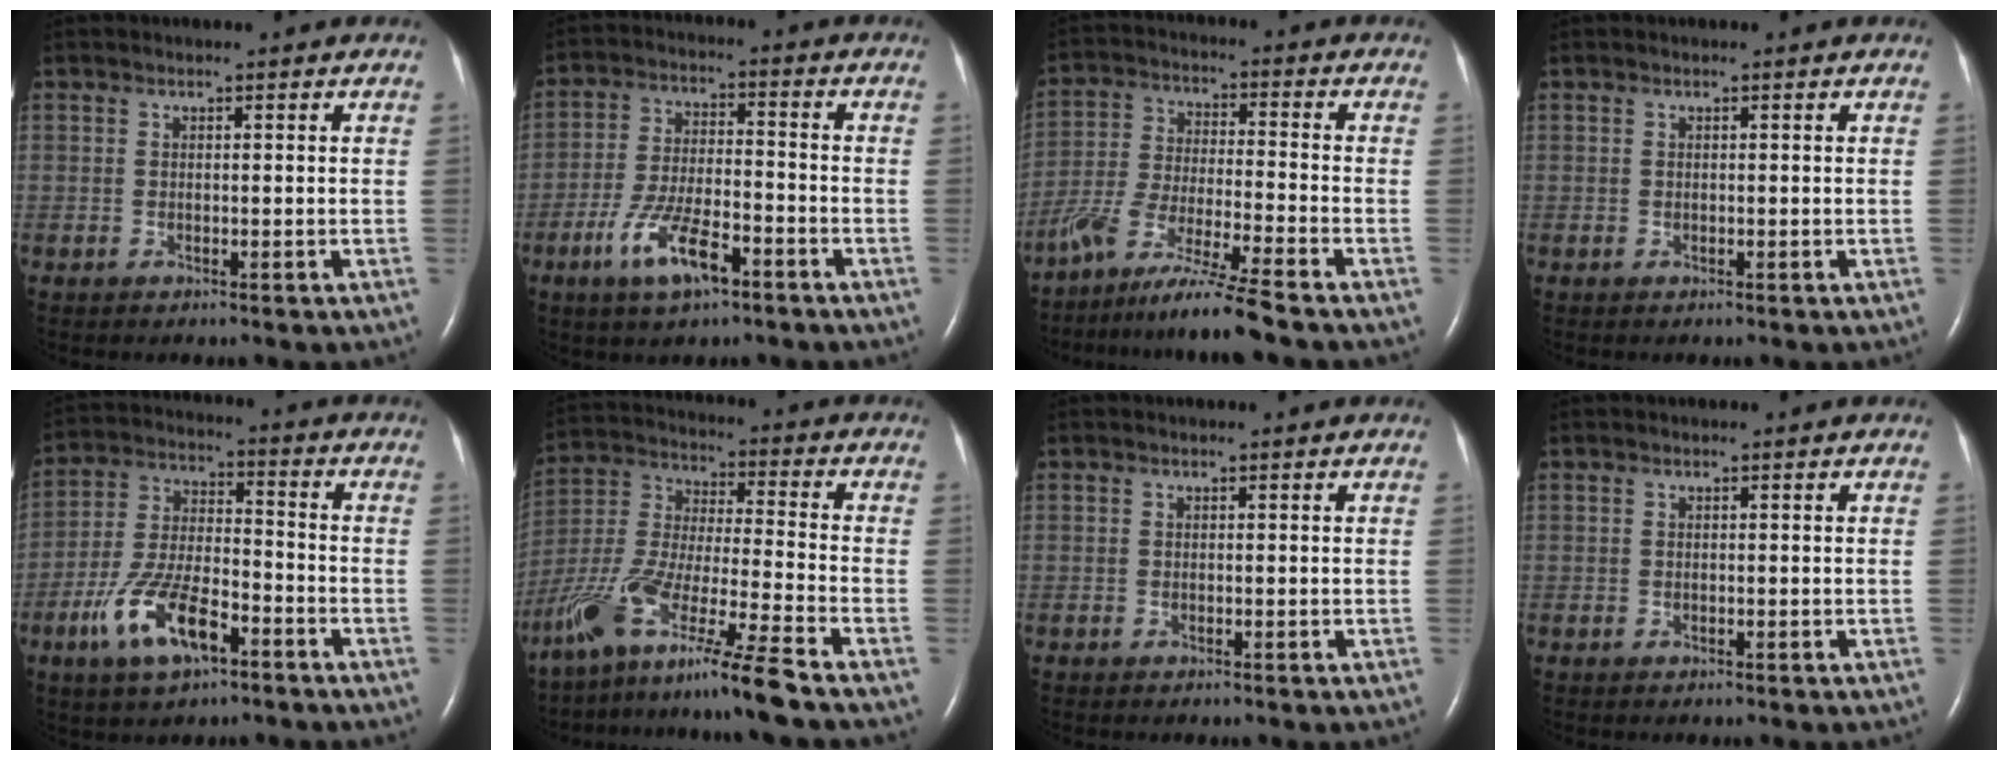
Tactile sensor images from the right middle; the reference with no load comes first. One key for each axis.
{"total": 10.0, "fx": -5.4, "fy": 2.9, "fz": 7.9, "tx": -0.156, "ty": -0.003, "tz": -0.098}
{"total": 10.0, "fx": -8.1, "fy": -1.2, "fz": 5.7, "tx": -0.117, "ty": -0.027, "tz": -0.154}
{"total": 0.0}
{"total": 11.7, "fx": -6.1, "fy": 4.2, "fz": 9.1, "tx": -0.199, "ty": 0.005, "tz": -0.109}
{"total": 15.0, "fx": -10.9, "fy": -1.0, "fz": 10.3, "tx": -0.223, "ty": -0.029, "tz": -0.205}
{"total": 0.0}
{"total": 0.0}